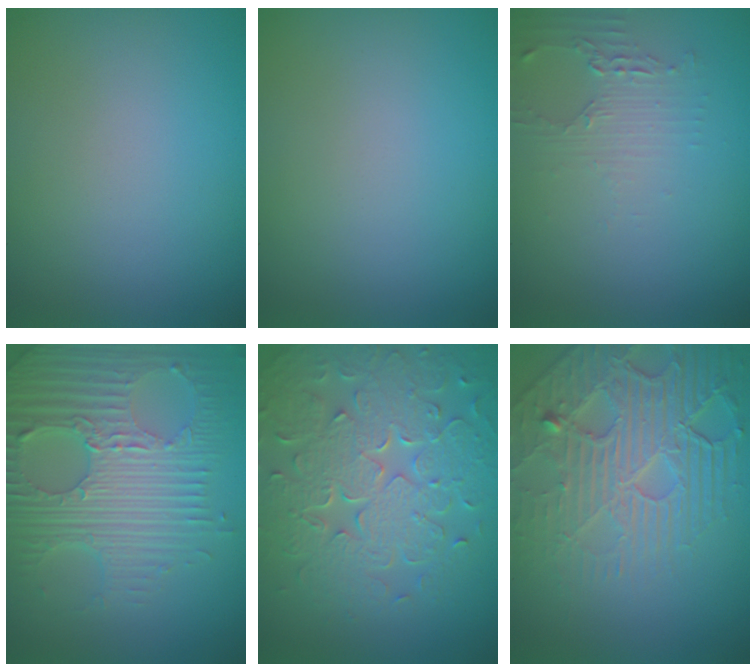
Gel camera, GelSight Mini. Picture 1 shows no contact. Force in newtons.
{"total": 0.0}
{"total": 1.7, "press": 1.7, "slide": 0.3}
{"total": 7.8, "press": 5.5, "slide": 5.6}
{"total": 8.6, "press": 6.1, "slide": 6.1}
{"total": 6.6, "press": 5.3, "slide": 4.0}